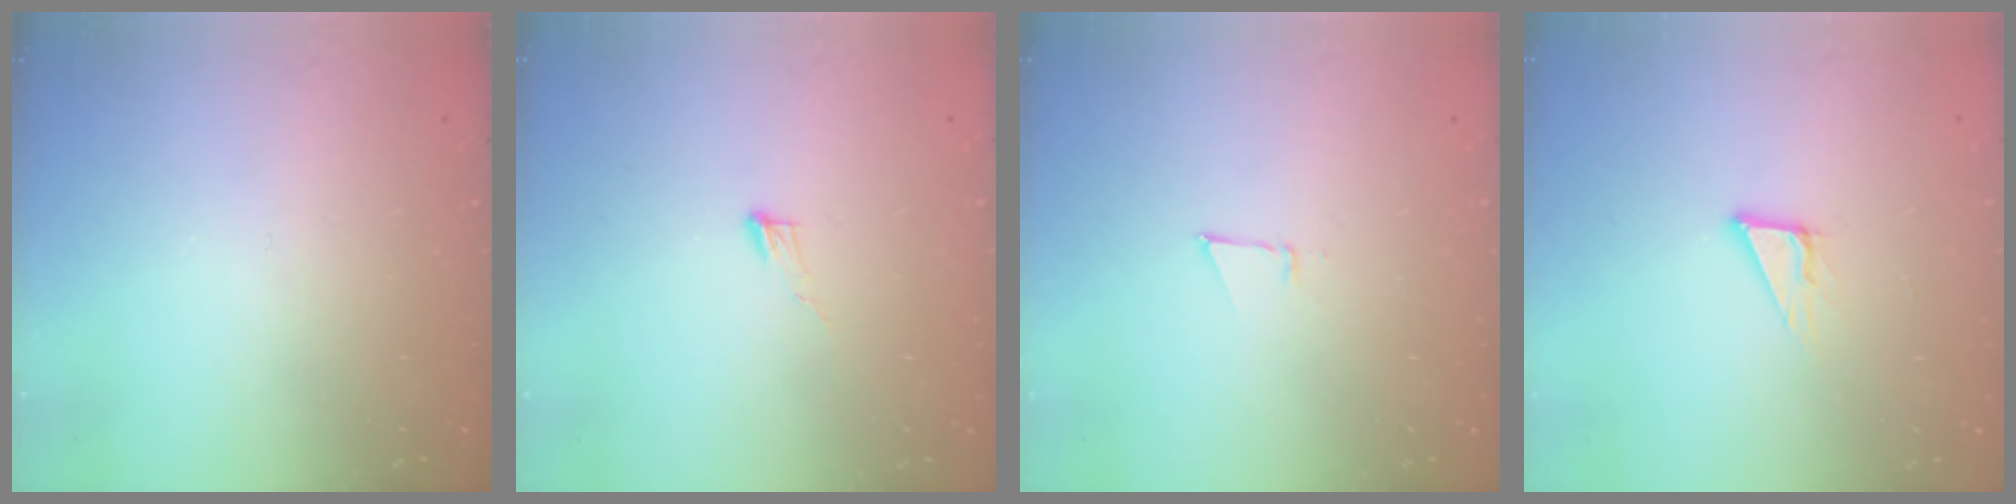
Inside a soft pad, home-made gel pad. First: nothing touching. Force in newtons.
{"total": 3.8, "press": 3.8, "slide": 0.3}
{"total": 3.8, "press": 3.7, "slide": 0.6}
{"total": 5.1, "press": 5.1, "slide": 0.5}